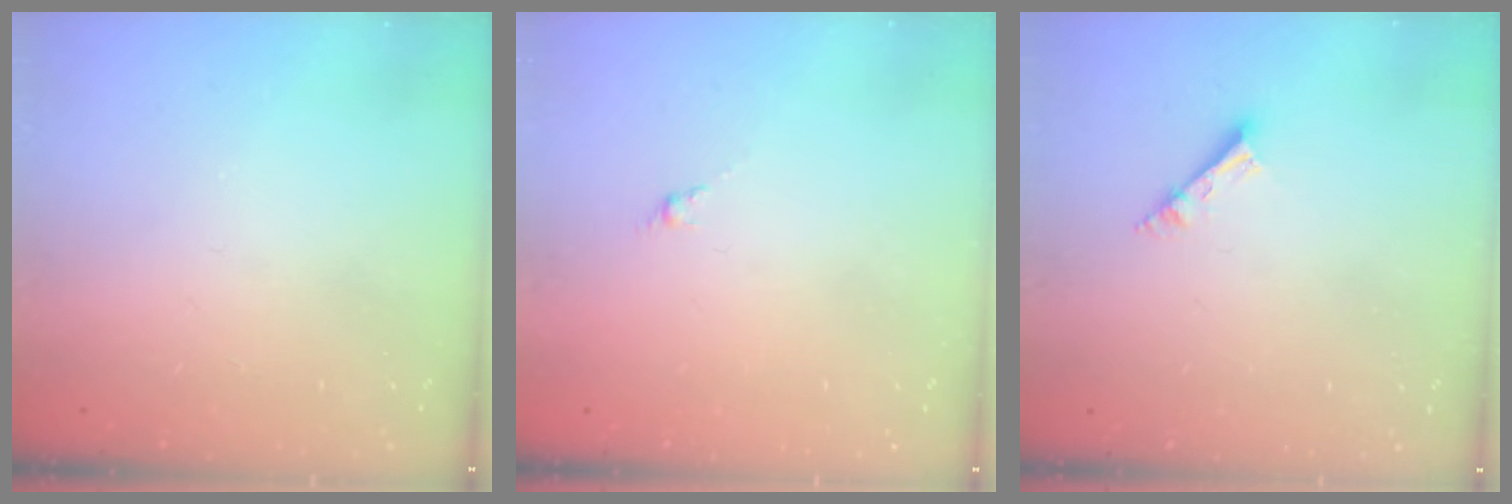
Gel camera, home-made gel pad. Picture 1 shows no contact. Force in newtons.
{"total": 0.0}
{"total": 3.8, "press": 3.8, "slide": 0.6}